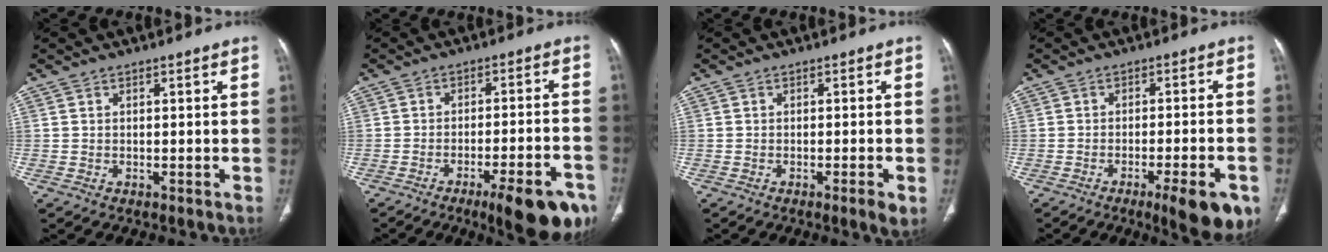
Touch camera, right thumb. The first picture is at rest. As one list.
[{"total": 14.4, "force": [-8.6, 3.6, 10.9], "torque": [-0.104, 0.050, -0.117]}, {"total": 2.7, "force": [-1.2, 0.3, 2.4], "torque": [-0.036, -0.005, -0.019]}, {"total": 10.6, "force": [-5.7, 2.4, 8.6], "torque": [-0.099, 0.011, -0.076]}]